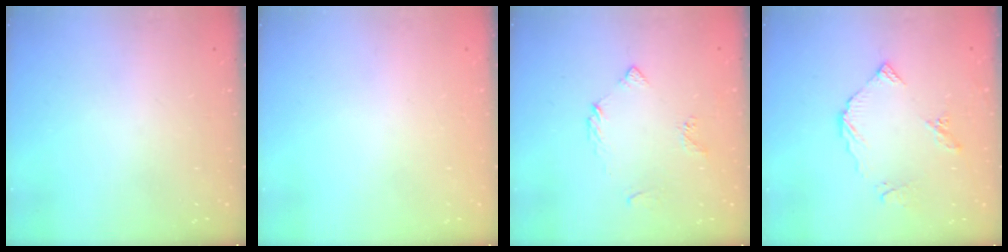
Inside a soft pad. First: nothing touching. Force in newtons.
{"total": 1.9, "press": 1.9, "slide": 0.1}
{"total": 4.4, "press": 4.3, "slide": 0.7}
{"total": 8.0, "press": 7.9, "slide": 0.8}